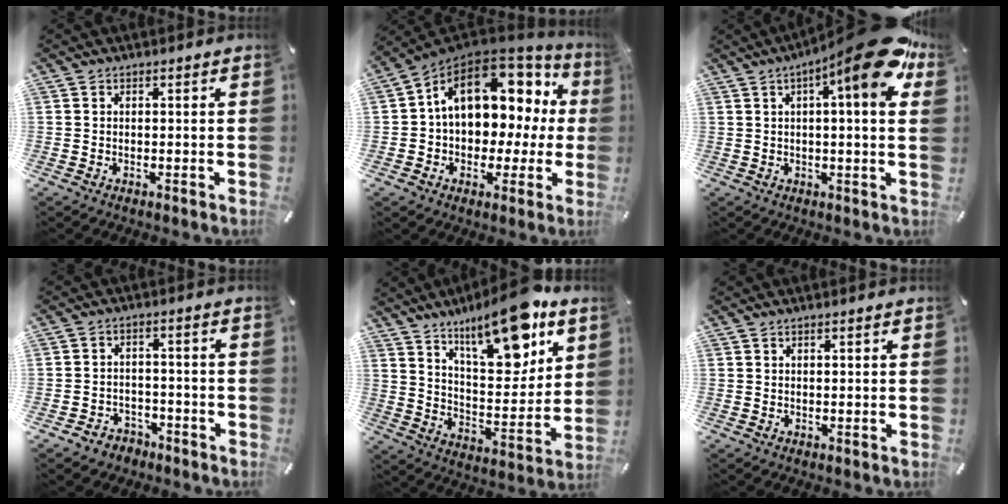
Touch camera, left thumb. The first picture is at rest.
{"total": 15.5, "force": [4.4, 11.0, 10.1], "torque": [-0.148, -0.015, 0.080]}
{"total": 14.9, "force": [6.4, 2.3, 13.2], "torque": [-0.180, -0.042, 0.090]}
{"total": 3.8, "force": [-2.4, 2.9, 0.3], "torque": [-0.005, 0.010, -0.048]}
{"total": 18.4, "force": [12.7, 6.9, 11.3], "torque": [-0.164, -0.080, 0.211]}
{"total": 0.7, "force": [0.4, 0.0, 0.7], "torque": [-0.012, -0.001, 0.006]}